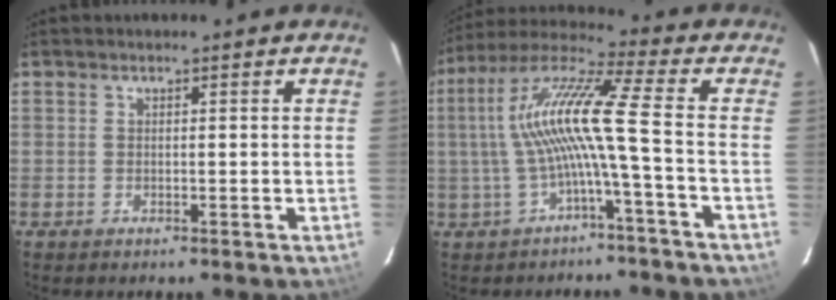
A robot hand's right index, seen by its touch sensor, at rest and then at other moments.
{"total": 12.2, "force": [-1.6, -0.7, 12.1], "torque": [-0.235, 0.014, -0.027]}